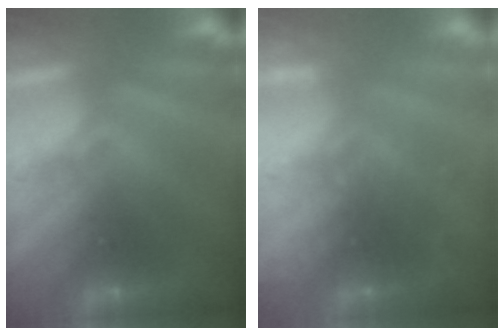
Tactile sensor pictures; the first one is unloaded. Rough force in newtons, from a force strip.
{"total": 9.7}